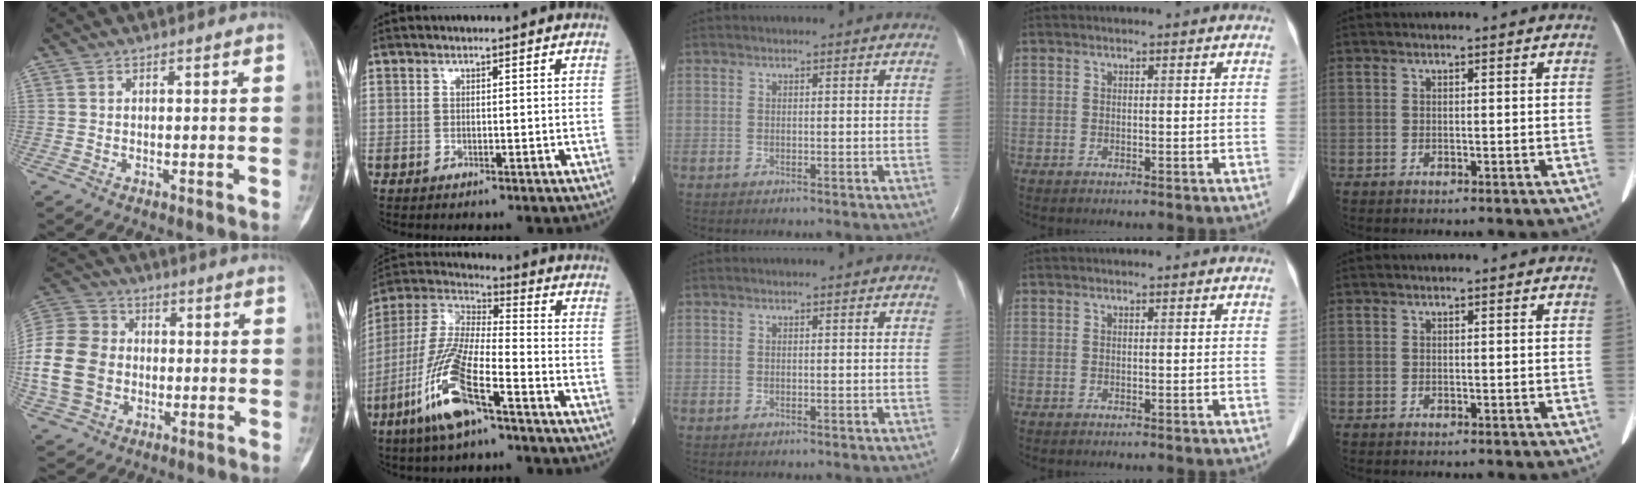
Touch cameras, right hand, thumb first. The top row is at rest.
{"thumb": {"total": 16.9, "force": [-1.9, 13.8, 9.5], "torque": [-0.190, 0.023, -0.034]}, "index": {"total": 15.1, "force": [-7.6, 3.0, 12.7], "torque": [-0.276, -0.018, -0.144]}}